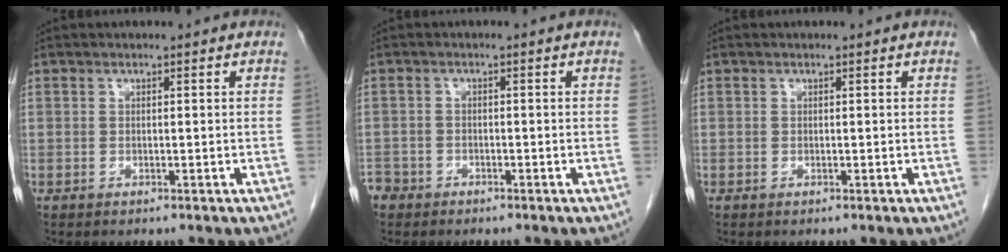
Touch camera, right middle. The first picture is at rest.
{"total": 3.2, "force": [-2.5, 1.9, 0.0], "torque": [-0.002, 0.004, -0.050]}
{"total": 0.0}